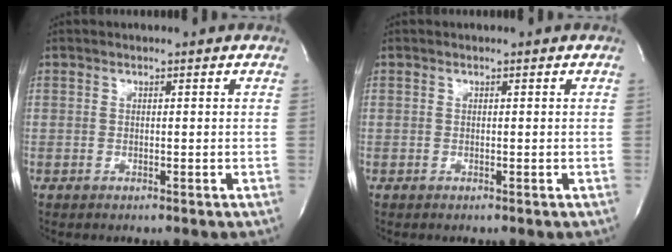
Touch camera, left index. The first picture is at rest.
{"total": 0.0}